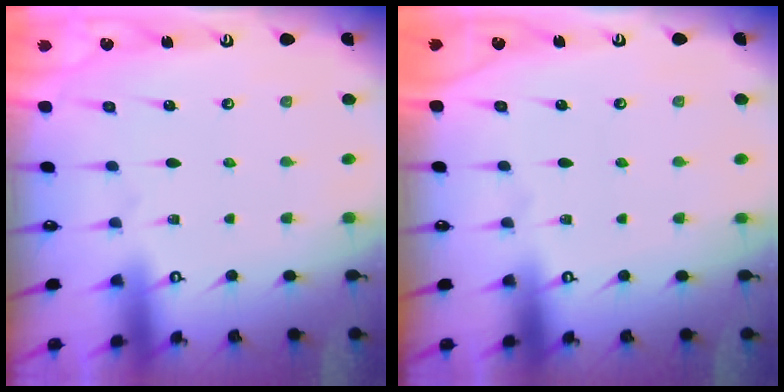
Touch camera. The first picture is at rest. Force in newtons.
{"total": 0.0}